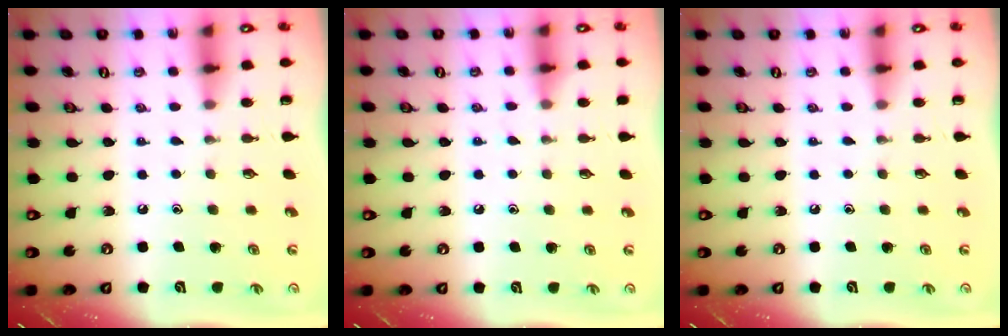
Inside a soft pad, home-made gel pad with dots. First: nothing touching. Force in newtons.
{"total": 3.7, "press": 3.6, "slide": 0.5}
{"total": 0.0}